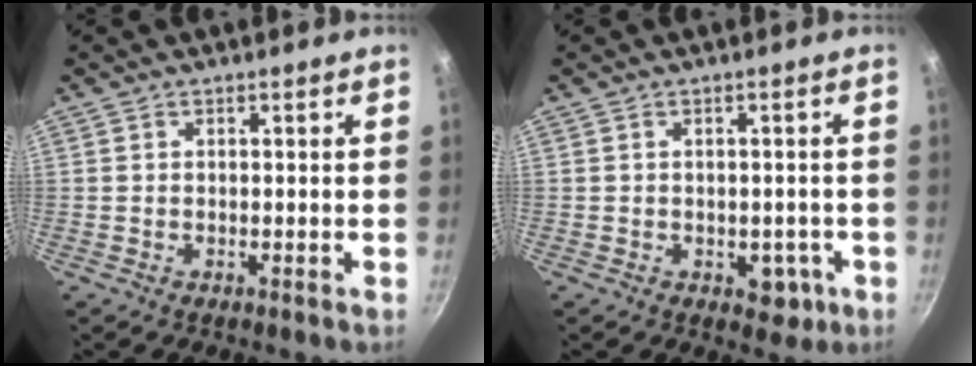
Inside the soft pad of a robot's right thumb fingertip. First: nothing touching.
{"total": 4.5, "force": [-1.4, 3.1, 3.0], "torque": [-0.014, 0.009, -0.008]}